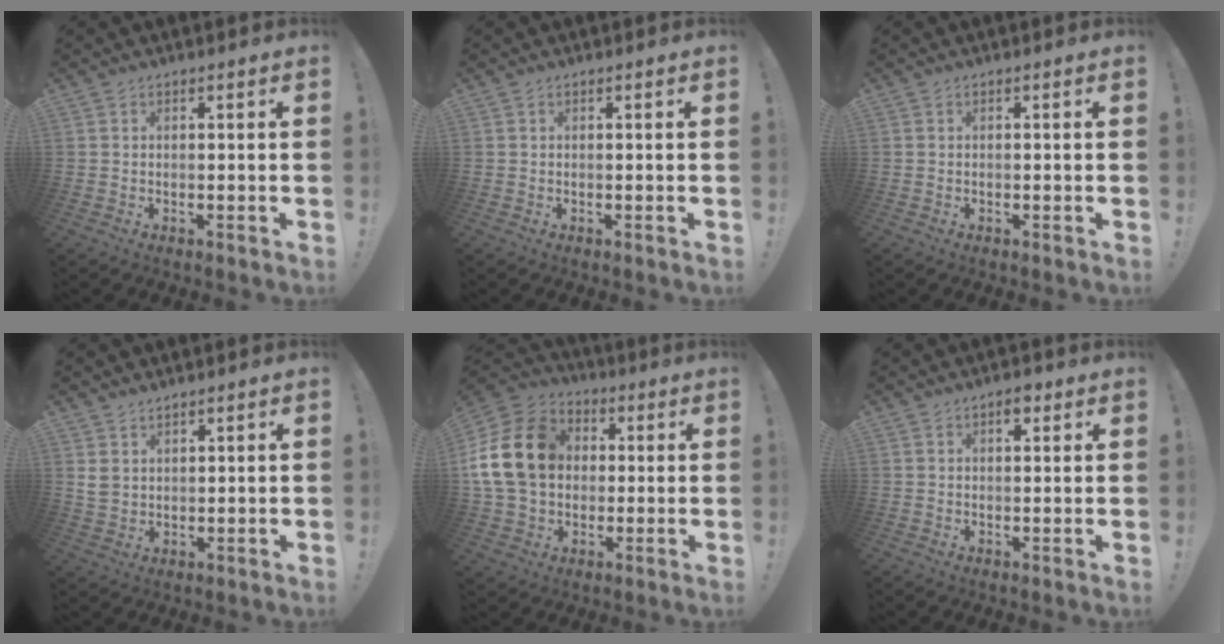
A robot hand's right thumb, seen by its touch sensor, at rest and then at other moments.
{"total": 0.0}
{"total": 0.0}
{"total": 3.7, "force": [2.7, 2.0, 1.5], "torque": [-0.017, -0.017, 0.051]}
{"total": 20.6, "force": [2.8, 15.9, 12.8], "torque": [-0.231, 0.010, 0.058]}
{"total": 2.6, "force": [1.4, 1.3, 1.8], "torque": [-0.017, -0.005, 0.020]}